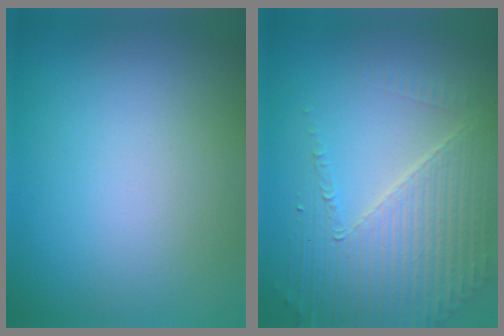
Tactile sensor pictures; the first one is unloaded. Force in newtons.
{"total": 5.8, "press": 4.5, "slide": 3.7}